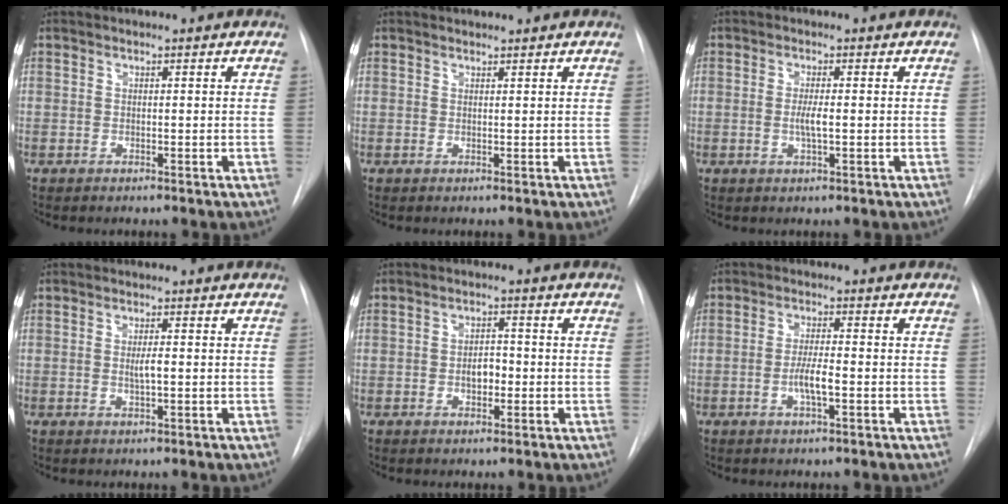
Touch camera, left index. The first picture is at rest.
{"total": 1.1, "force": [1.1, 0.2, 0.1], "torque": [-0.006, 0.010, 0.021]}
{"total": 2.4, "force": [-0.3, 0.2, 2.4], "torque": [-0.048, -0.005, -0.006]}
{"total": 1.9, "force": [-0.1, 0.3, 1.9], "torque": [-0.037, -0.004, -0.002]}
{"total": 2.9, "force": [-0.8, 1.7, 2.3], "torque": [-0.033, 0.003, -0.011]}
{"total": 3.7, "force": [-1.1, 0.5, 3.5], "torque": [-0.069, -0.004, -0.022]}